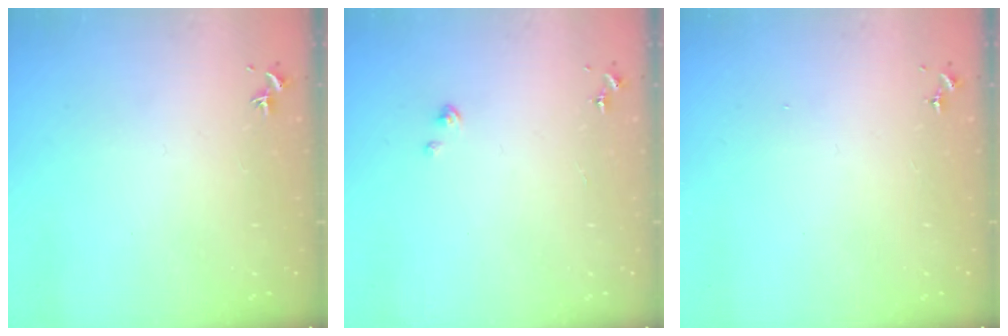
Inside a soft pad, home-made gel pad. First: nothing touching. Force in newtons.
{"total": 1.6, "press": 1.6, "slide": 0.2}
{"total": 0.0}